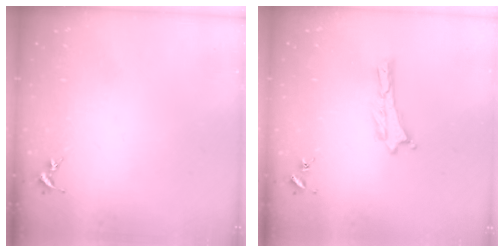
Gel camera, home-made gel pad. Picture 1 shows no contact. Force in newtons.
{"total": 0.0}